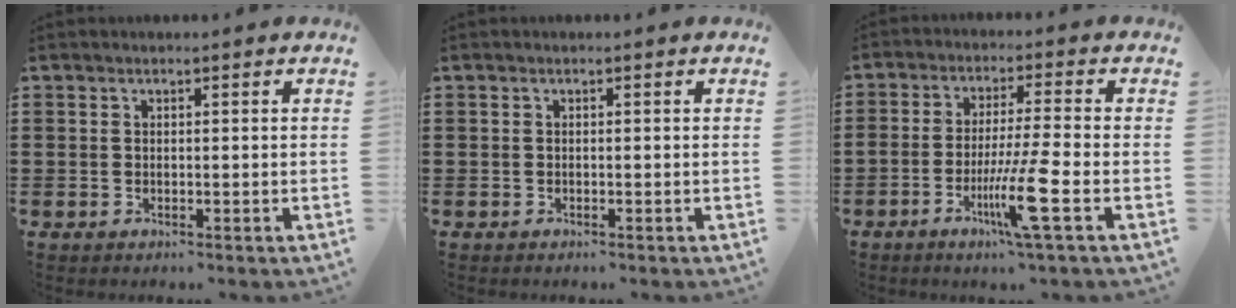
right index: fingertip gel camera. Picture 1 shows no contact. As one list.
[{"total": 0.0}, {"total": 9.1, "force": [-3.7, -0.1, 8.3], "torque": [-0.161, -0.019, -0.071]}]